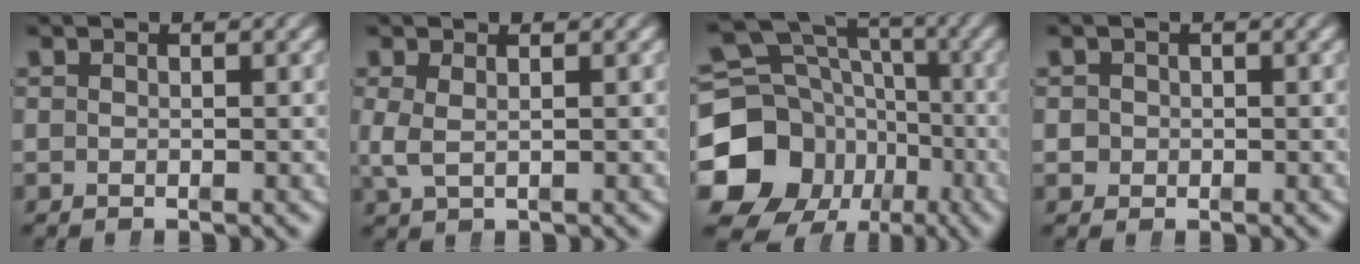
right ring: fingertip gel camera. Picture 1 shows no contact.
{"total": 2.0, "force": [0.3, 1.0, 1.6], "torque": [-0.049, -0.014, 0.015]}
{"total": 19.6, "force": [-3.4, 17.1, 8.8], "torque": [-0.171, -0.071, -0.052]}
{"total": 2.0, "force": [-0.2, 2.0, 0.3], "torque": [-0.016, -0.006, -0.005]}